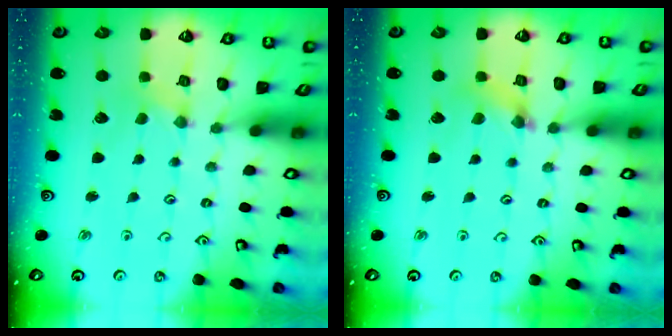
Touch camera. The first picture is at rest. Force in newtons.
{"total": 3.9, "press": 3.9, "slide": 0.4}